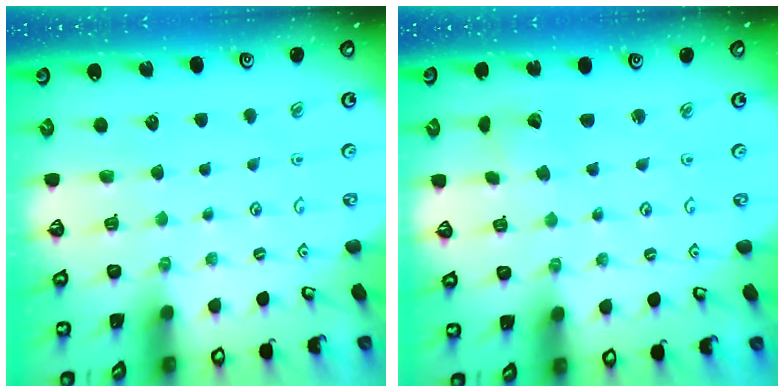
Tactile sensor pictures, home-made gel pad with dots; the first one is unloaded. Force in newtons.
{"total": 2.3, "press": 2.3, "slide": 0.2}